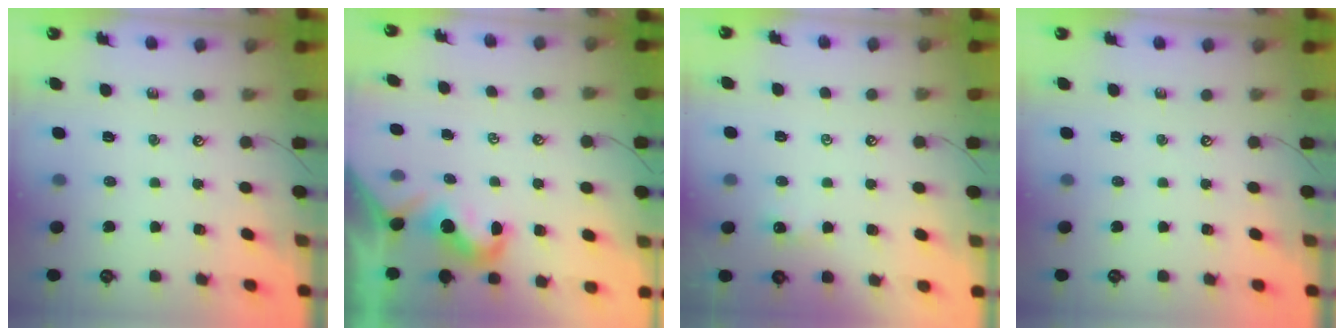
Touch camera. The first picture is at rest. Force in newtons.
{"total": 2.0, "press": 2.0, "slide": 0.4}
{"total": 1.6, "press": 1.6, "slide": 0.2}
{"total": 0.0}